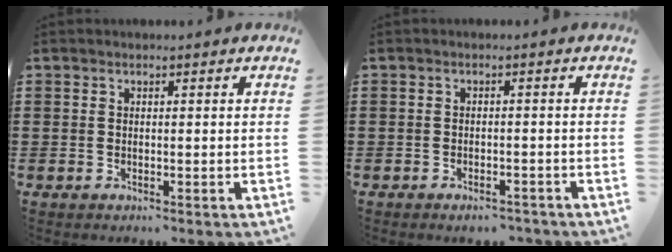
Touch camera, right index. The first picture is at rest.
{"total": 1.9, "force": [-1.9, 0.3, 0.3], "torque": [-0.012, -0.001, -0.038]}